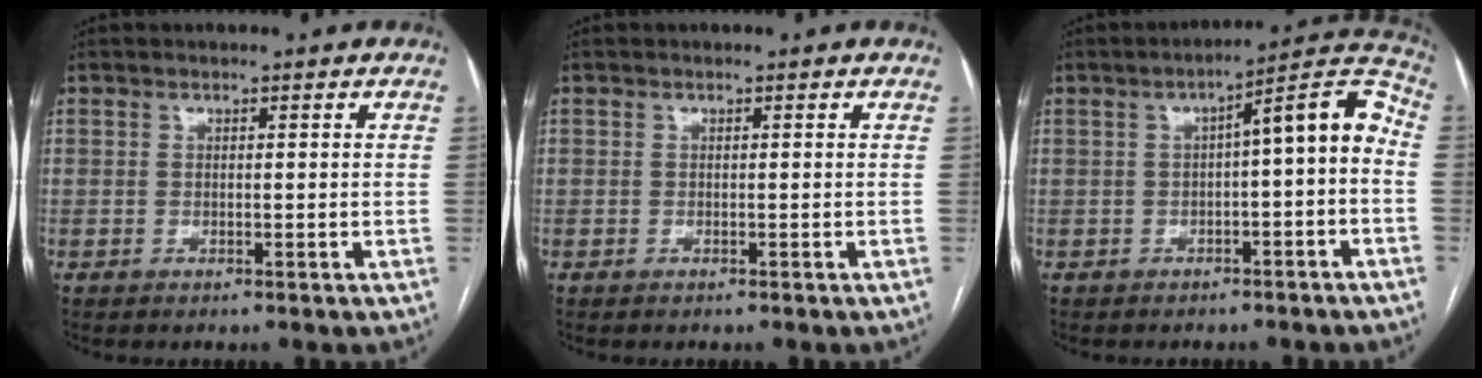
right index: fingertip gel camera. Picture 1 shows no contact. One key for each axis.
{"total": 0.0}
{"total": 9.2, "fx": -0.9, "fy": 1.8, "fz": 9.0, "tx": -0.120, "ty": 0.041, "tz": -0.013}